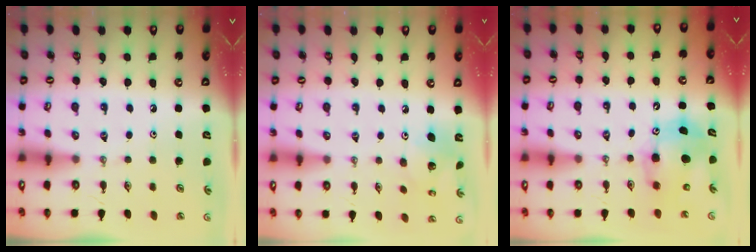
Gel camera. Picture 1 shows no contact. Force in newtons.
{"total": 7.8, "press": 7.8, "slide": 0.1}
{"total": 8.7, "press": 8.4, "slide": 2.1}